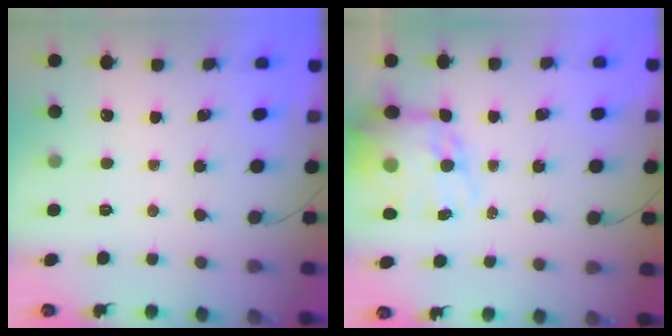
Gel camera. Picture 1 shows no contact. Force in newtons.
{"total": 14.9, "press": 14.4, "slide": 3.7}